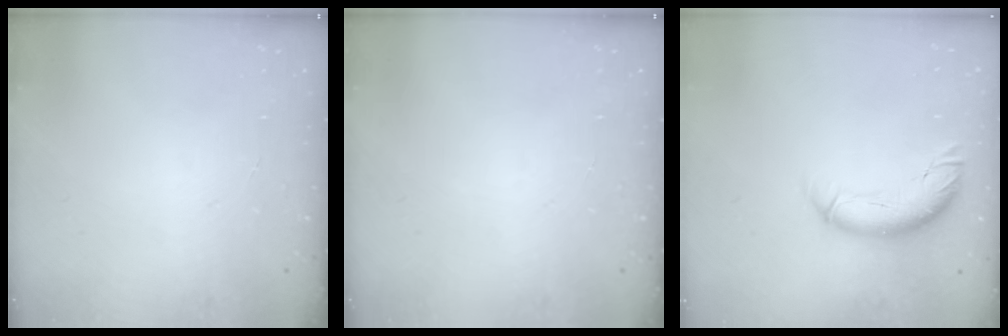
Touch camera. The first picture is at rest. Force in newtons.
{"total": 0.0}
{"total": 10.3, "press": 10.2, "slide": 1.2}